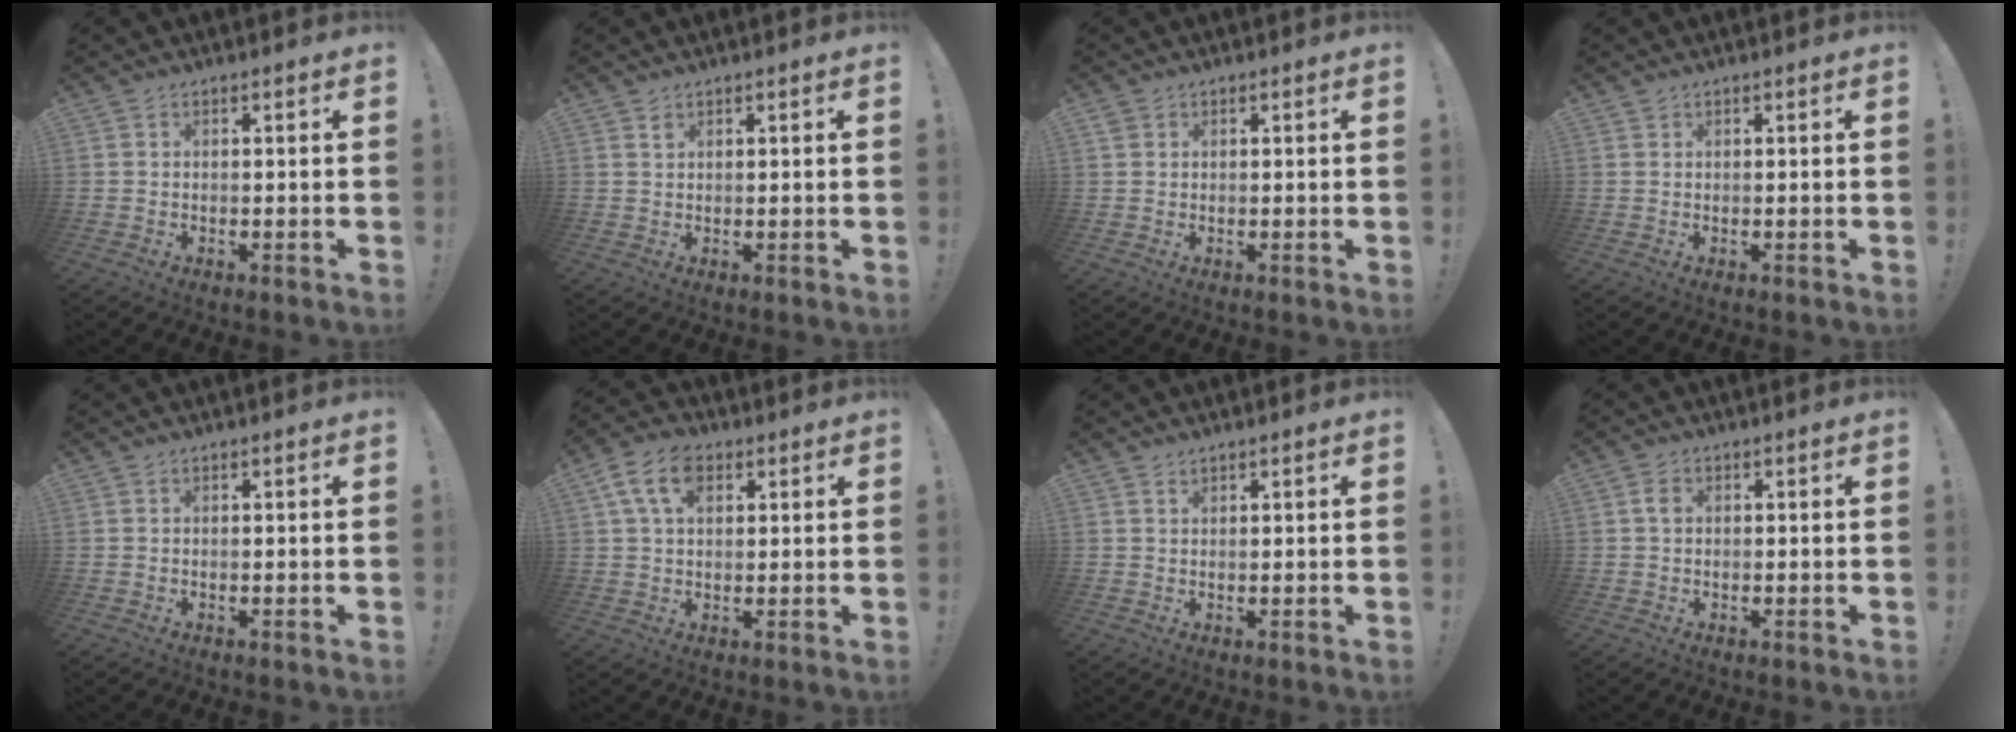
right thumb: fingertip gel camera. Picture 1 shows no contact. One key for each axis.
{"total": 1.3, "fx": 1.0, "fy": 0.7, "fz": 0.5, "tx": 0.002, "ty": -0.005, "tz": 0.016}
{"total": 1.4, "fx": 0.8, "fy": 1.0, "fz": 0.6, "tx": -0.006, "ty": 0.000, "tz": 0.014}
{"total": 0.6, "fx": 0.5, "fy": 0.3, "fz": 0.1, "tx": -0.006, "ty": 0.001, "tz": 0.011}
{"total": 0.0}
{"total": 9.8, "fx": 3.7, "fy": 6.1, "fz": 6.7, "tx": -0.133, "ty": 0.008, "tz": 0.072}
{"total": 1.1, "fx": 0.9, "fy": 0.4, "fz": 0.2, "tx": -0.004, "ty": -0.003, "tz": 0.018}
{"total": 2.4, "fx": 0.4, "fy": 1.9, "fz": 1.5, "tx": -0.024, "ty": 0.003, "tz": 0.006}